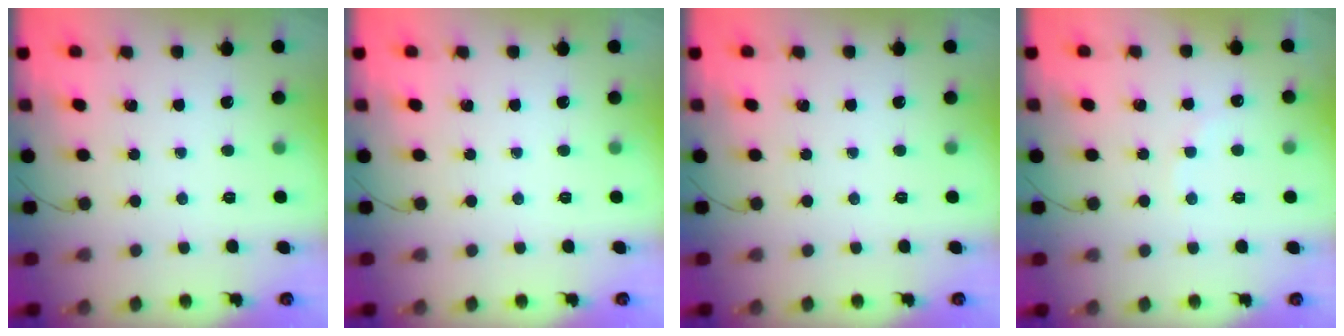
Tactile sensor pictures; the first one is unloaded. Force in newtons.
{"total": 0.0}
{"total": 0.0}
{"total": 5.6, "press": 5.6, "slide": 1.0}